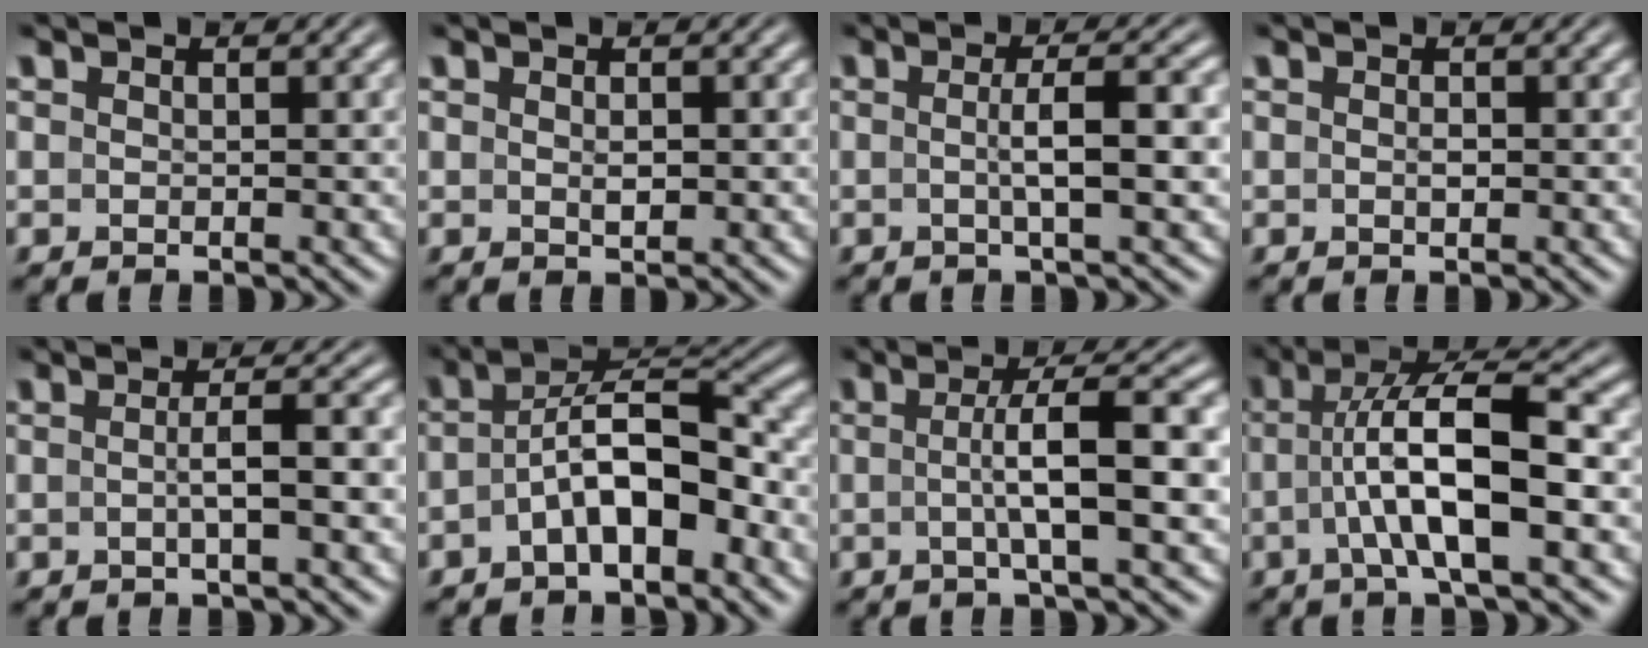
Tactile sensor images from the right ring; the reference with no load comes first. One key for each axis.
{"total": 0.8, "fx": 0.0, "fy": 0.2, "fz": 0.8, "tx": -0.017, "ty": -0.009, "tz": 0.007}
{"total": 2.8, "fx": -0.4, "fy": -0.4, "fz": 2.8, "tx": -0.043, "ty": 0.002, "tz": -0.008}
{"total": 0.5, "fx": -0.1, "fy": 0.3, "fz": 0.4, "tx": -0.012, "ty": -0.003, "tz": 0.000}
{"total": 2.3, "fx": -0.8, "fy": -0.4, "fz": 2.1, "tx": -0.027, "ty": 0.005, "tz": -0.017}
{"total": 5.8, "fx": -2.1, "fy": 3.0, "fz": 4.5, "tx": -0.079, "ty": -0.008, "tz": -0.030}
{"total": 4.5, "fx": -0.4, "fy": -0.2, "fz": 4.5, "tx": -0.068, "ty": 0.003, "tz": -0.007}
{"total": 7.4, "fx": -0.2, "fy": 2.8, "fz": 6.9, "tx": -0.121, "ty": -0.002, "tz": -0.005}